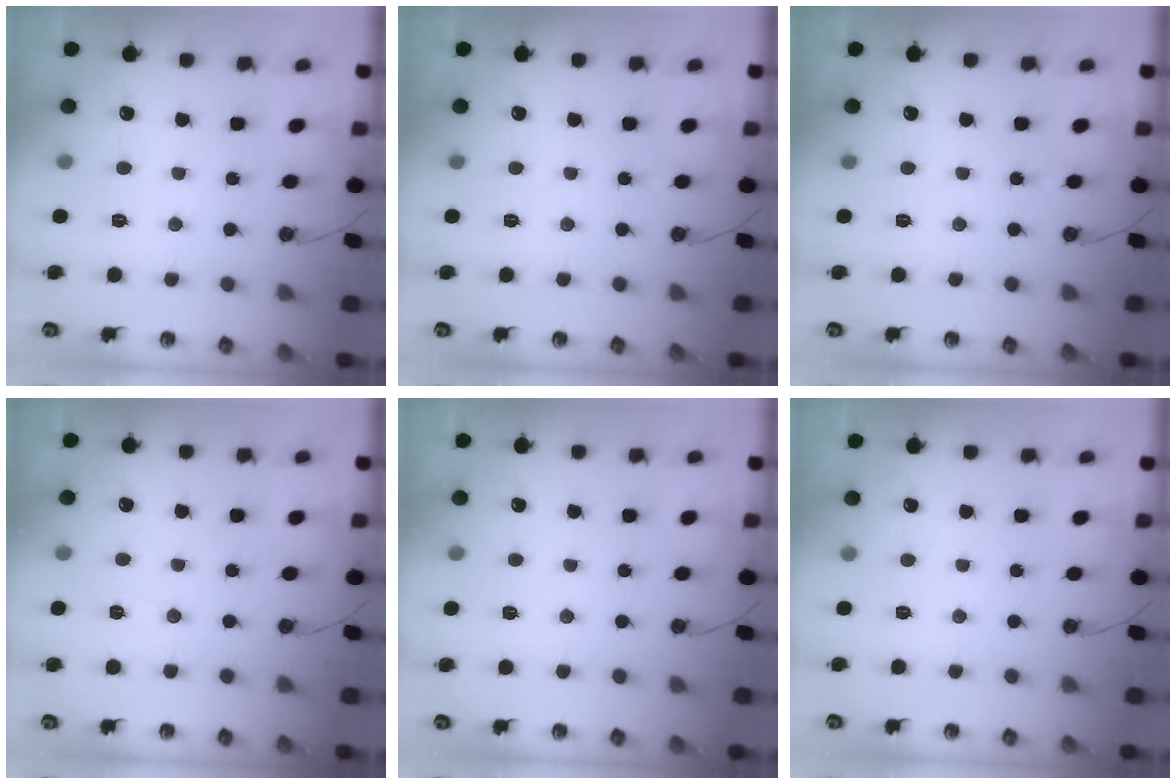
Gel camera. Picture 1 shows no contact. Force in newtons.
{"total": 0.0}
{"total": 0.0}
{"total": 3.6, "press": 2.7, "slide": 2.4}
{"total": 4.6, "press": 1.9, "slide": 4.2}
{"total": 0.0}